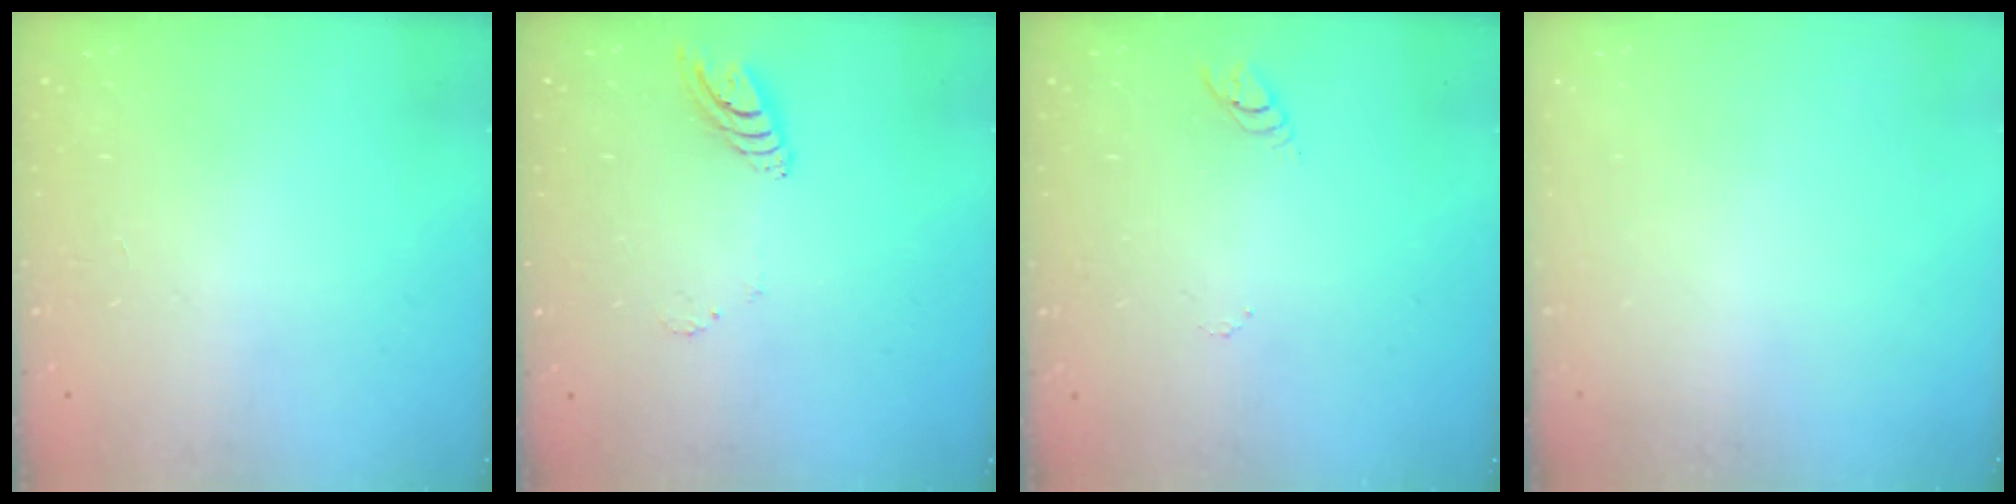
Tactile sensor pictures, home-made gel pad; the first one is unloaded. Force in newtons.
{"total": 7.7, "press": 7.7, "slide": 0.7}
{"total": 2.9, "press": 2.9, "slide": 0.2}
{"total": 0.0}